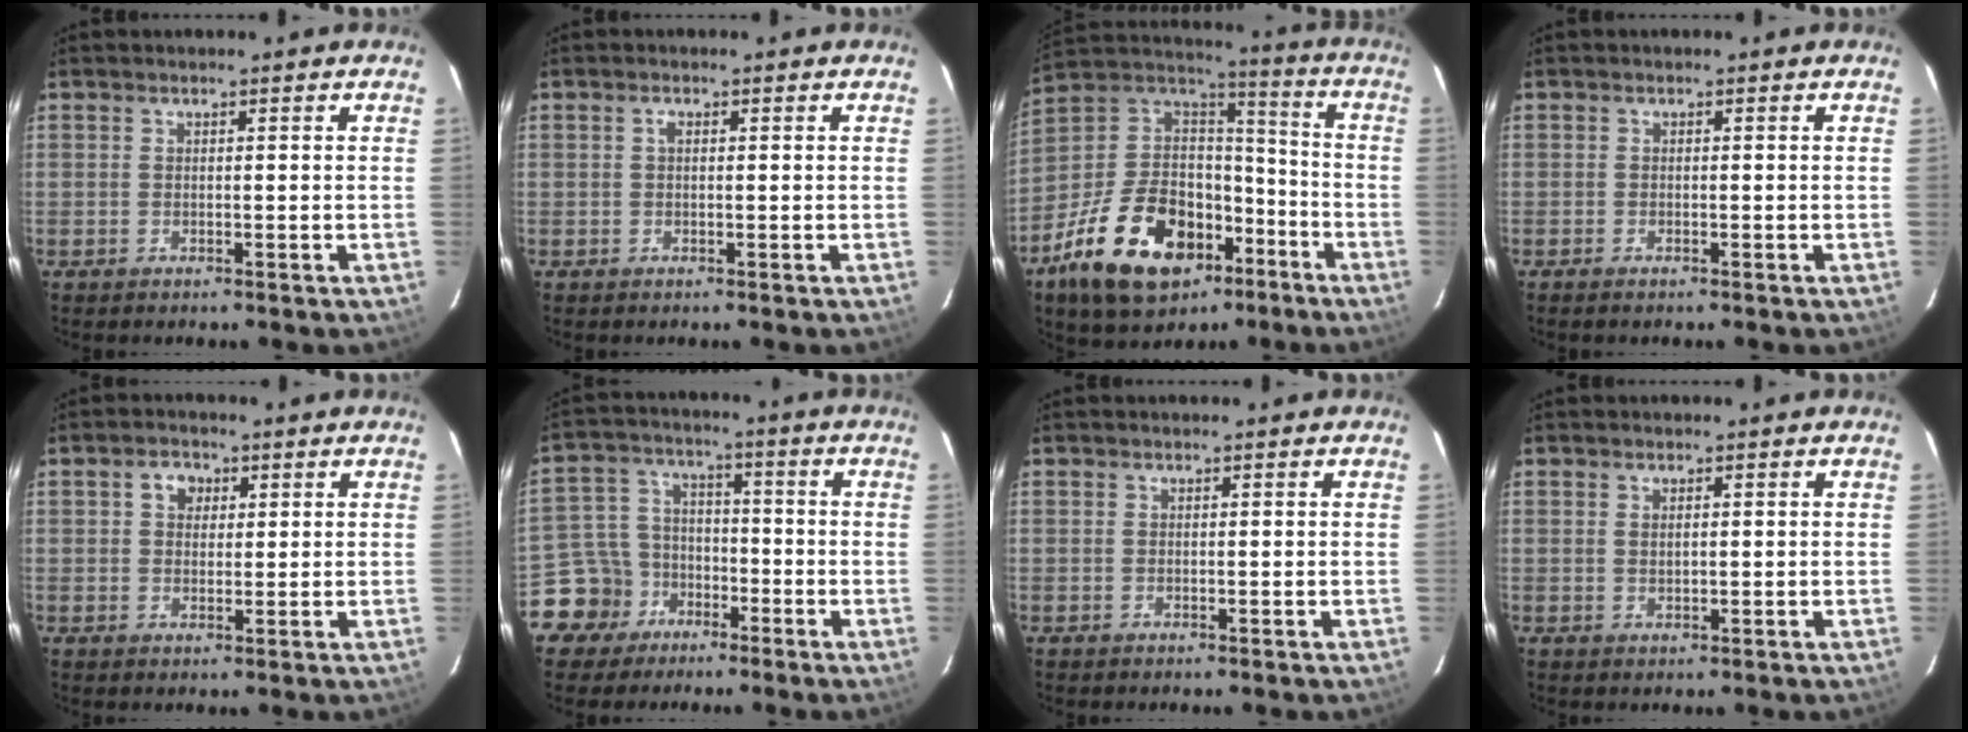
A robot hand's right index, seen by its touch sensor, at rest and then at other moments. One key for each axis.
{"total": 0.8, "fx": 0.2, "fy": 0.5, "fz": 0.6, "tx": -0.012, "ty": 0.004, "tz": 0.001}
{"total": 27.0, "fx": -14.4, "fy": 15.8, "fz": 16.5, "tx": -0.334, "ty": 0.019, "tz": -0.226}
{"total": 0.7, "fx": -0.6, "fy": 0.2, "fz": 0.3, "tx": -0.008, "ty": -0.003, "tz": -0.013}
{"total": 3.3, "fx": 1.1, "fy": 2.8, "fz": 1.4, "tx": -0.019, "ty": 0.012, "tz": 0.019}
{"total": 9.6, "fx": -5.7, "fy": 7.6, "fz": 1.0, "tx": -0.046, "ty": 0.032, "tz": -0.093}
{"total": 0.0}
{"total": 1.1, "fx": 0.4, "fy": 0.6, "fz": 0.8, "tx": -0.015, "ty": 0.001, "tz": 0.007}